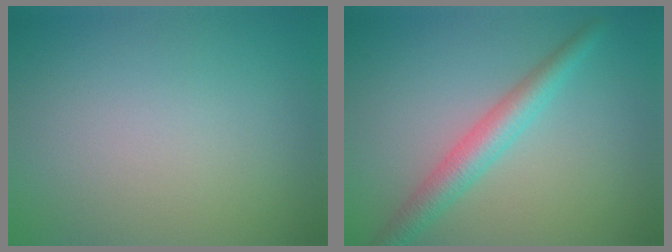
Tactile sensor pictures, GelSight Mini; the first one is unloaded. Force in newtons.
{"total": 3.7, "press": 3.7, "slide": 0.1}